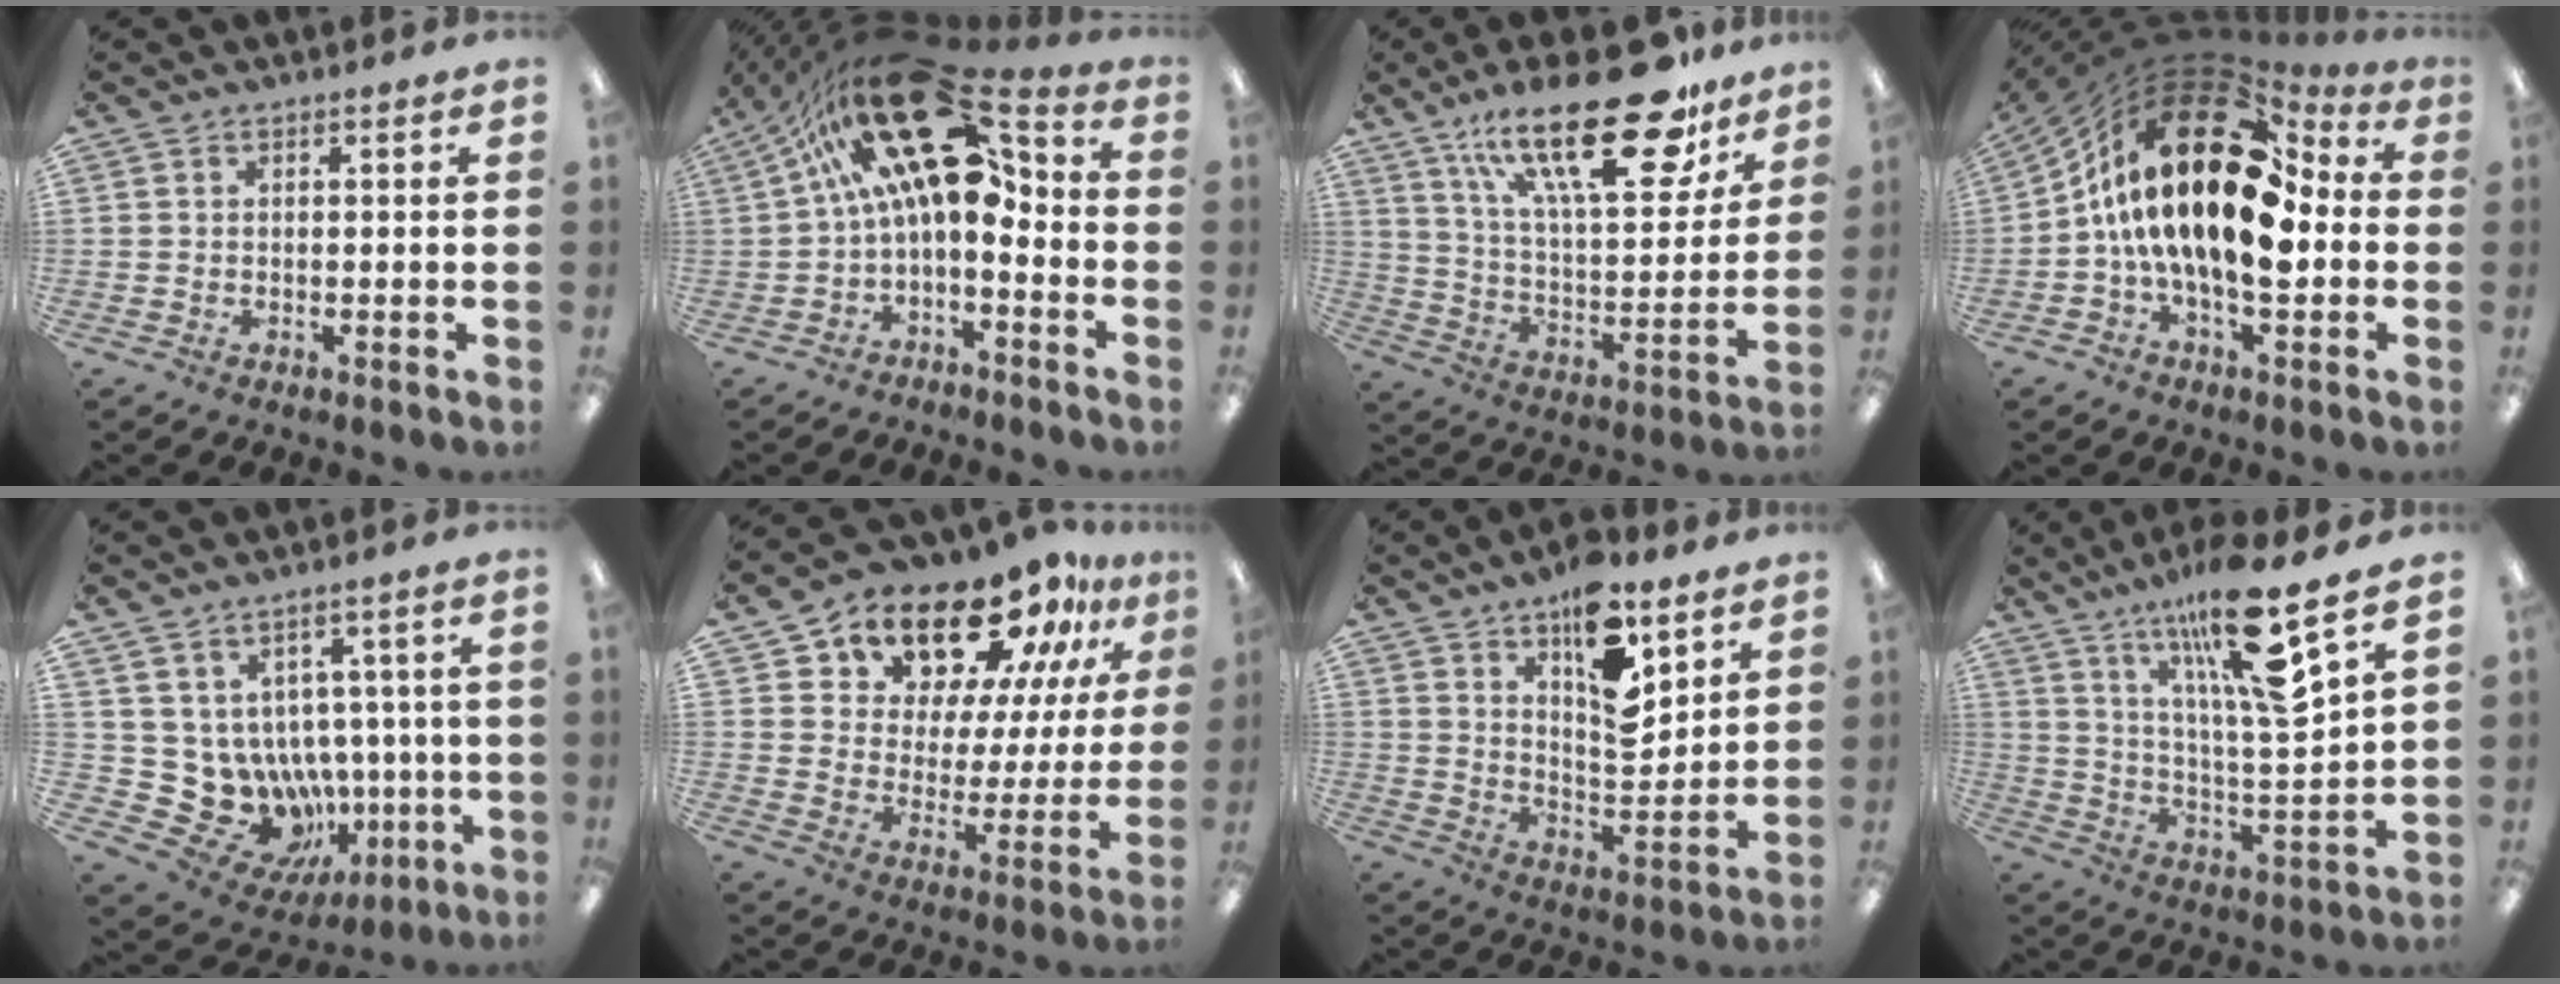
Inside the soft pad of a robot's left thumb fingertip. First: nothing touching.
{"total": 24.7, "force": [9.0, 11.3, 20.1], "torque": [-0.324, -0.040, 0.163]}
{"total": 29.2, "force": [17.9, 10.8, 20.4], "torque": [-0.311, -0.099, 0.296]}
{"total": 25.2, "force": [2.4, 12.1, 22.0], "torque": [-0.444, -0.015, 0.036]}
{"total": 10.1, "force": [-0.5, 9.5, 3.4], "torque": [-0.098, -0.036, 0.022]}
{"total": 18.6, "force": [15.4, 7.7, 7.0], "torque": [-0.129, -0.122, 0.268]}
{"total": 14.7, "force": [9.9, 5.6, 9.2], "torque": [-0.128, -0.063, 0.165]}
{"total": 19.4, "force": [13.4, 2.5, 13.8], "torque": [-0.248, -0.068, 0.210]}